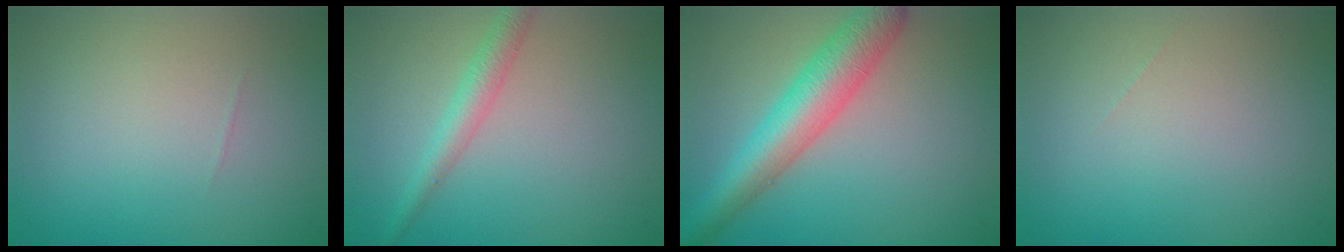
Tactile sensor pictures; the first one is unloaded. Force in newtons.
{"total": 2.4, "press": 2.4, "slide": 0.1}
{"total": 6.3, "press": 6.3, "slide": 0.2}
{"total": 0.0}